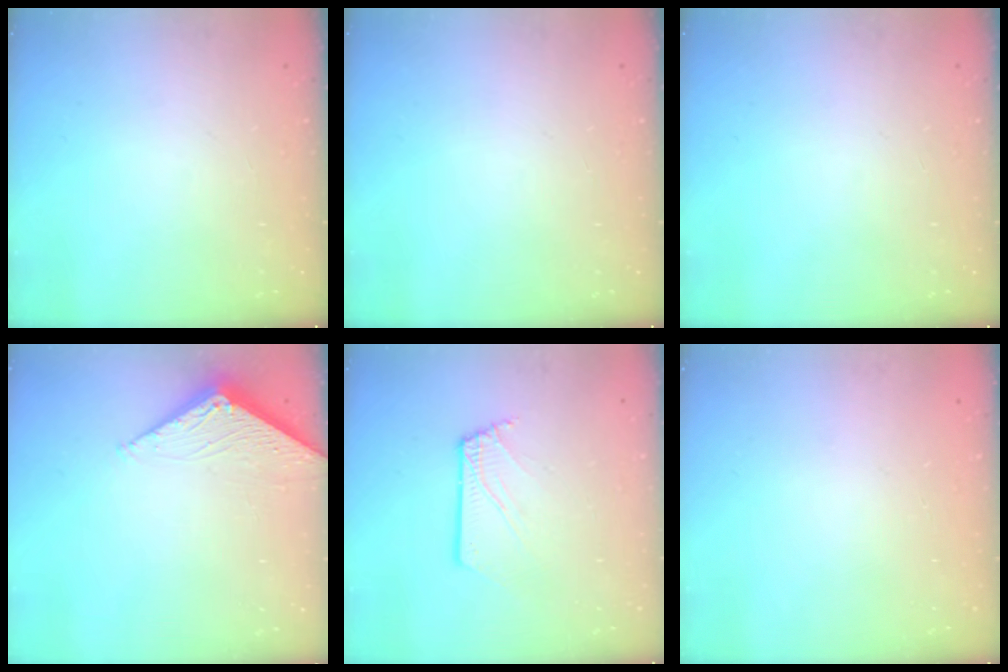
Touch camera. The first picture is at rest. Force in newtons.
{"total": 0.0}
{"total": 0.0}
{"total": 2.8, "press": 2.8, "slide": 0.3}
{"total": 2.6, "press": 2.6, "slide": 0.3}
{"total": 0.0}